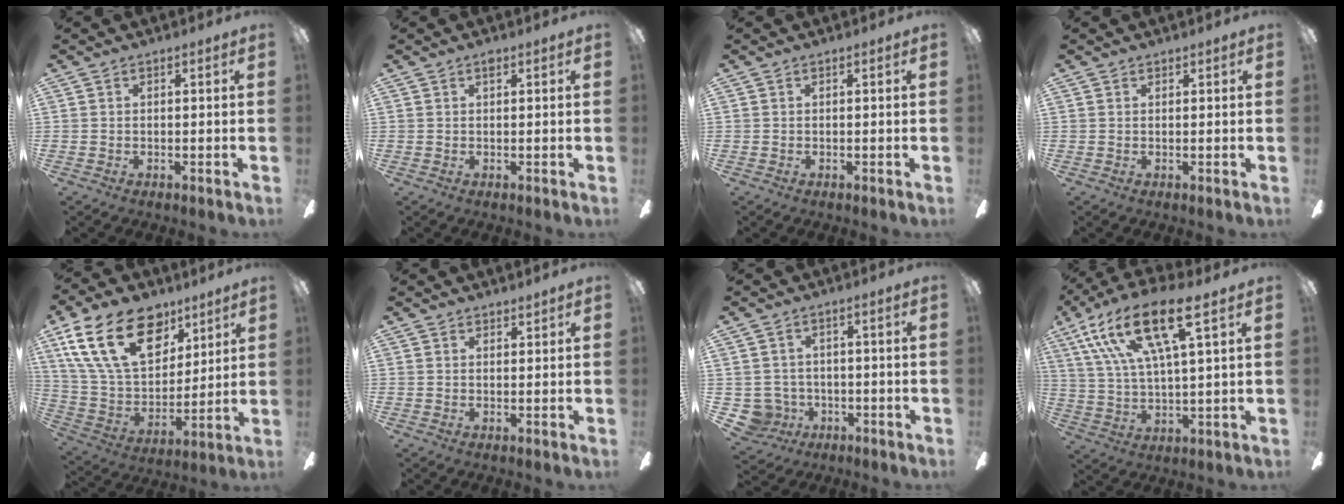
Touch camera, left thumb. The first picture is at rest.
{"total": 1.0, "force": [0.5, 0.5, 0.7], "torque": [-0.008, -0.001, 0.007]}
{"total": 0.0}
{"total": 0.6, "force": [0.4, 0.4, 0.1], "torque": [-0.002, 0.000, 0.008]}
{"total": 24.7, "force": [12.3, 14.9, 15.3], "torque": [-0.281, -0.050, 0.220]}
{"total": 1.4, "force": [1.2, 0.6, 0.0], "torque": [0.008, -0.004, 0.022]}
{"total": 5.7, "force": [-1.1, 5.5, 1.0], "torque": [-0.050, 0.005, -0.017]}
{"total": 18.0, "force": [10.0, 5.4, 14.0], "torque": [-0.285, -0.033, 0.163]}